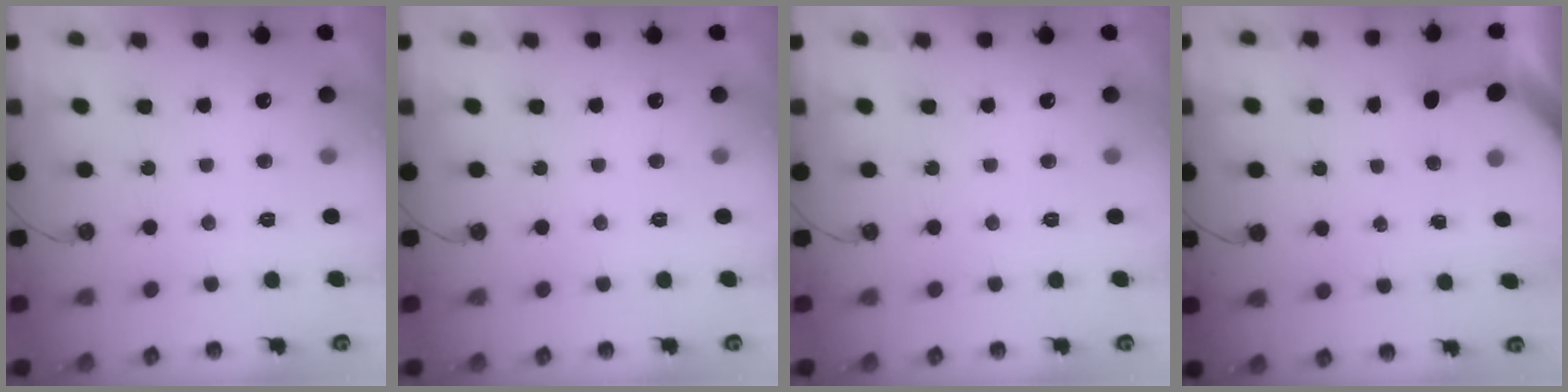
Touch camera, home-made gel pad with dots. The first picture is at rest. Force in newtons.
{"total": 0.0}
{"total": 0.0}
{"total": 3.2, "press": 3.2, "slide": 0.4}